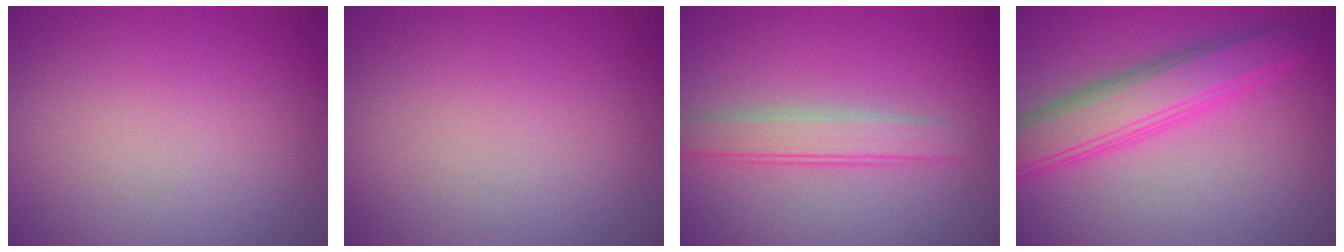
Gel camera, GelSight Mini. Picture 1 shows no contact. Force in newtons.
{"total": 0.0}
{"total": 2.8, "press": 2.8, "slide": 0.1}
{"total": 5.3, "press": 5.3, "slide": 0.1}